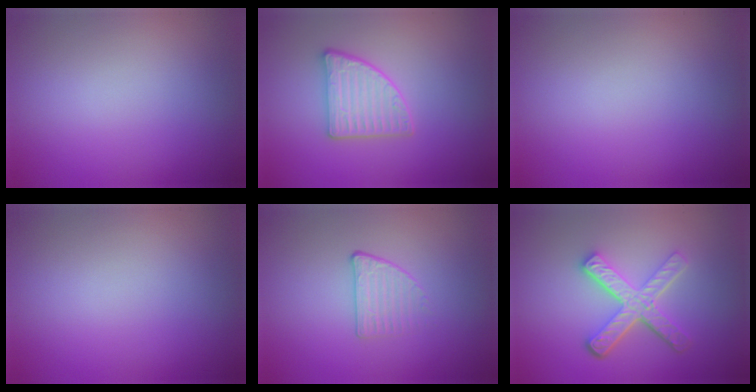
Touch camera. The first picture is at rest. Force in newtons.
{"total": 3.1, "press": 3.0, "slide": 1.0}
{"total": 0.0}
{"total": 0.0}
{"total": 1.6, "press": 1.1, "slide": 1.1}
{"total": 5.1, "press": 3.6, "slide": 3.5}